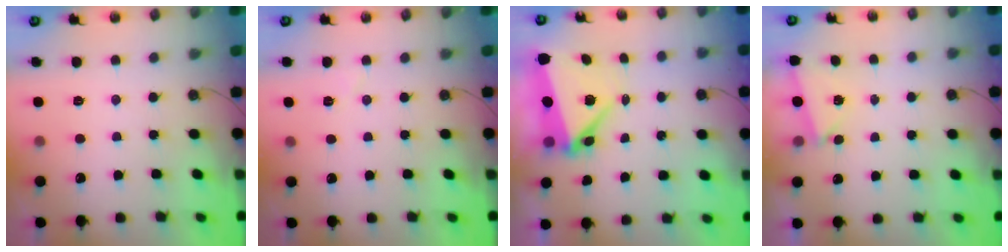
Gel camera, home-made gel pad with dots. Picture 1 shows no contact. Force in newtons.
{"total": 3.8, "press": 3.4, "slide": 1.7}
{"total": 7.4, "press": 7.2, "slide": 1.7}
{"total": 1.7, "press": 0.9, "slide": 1.5}